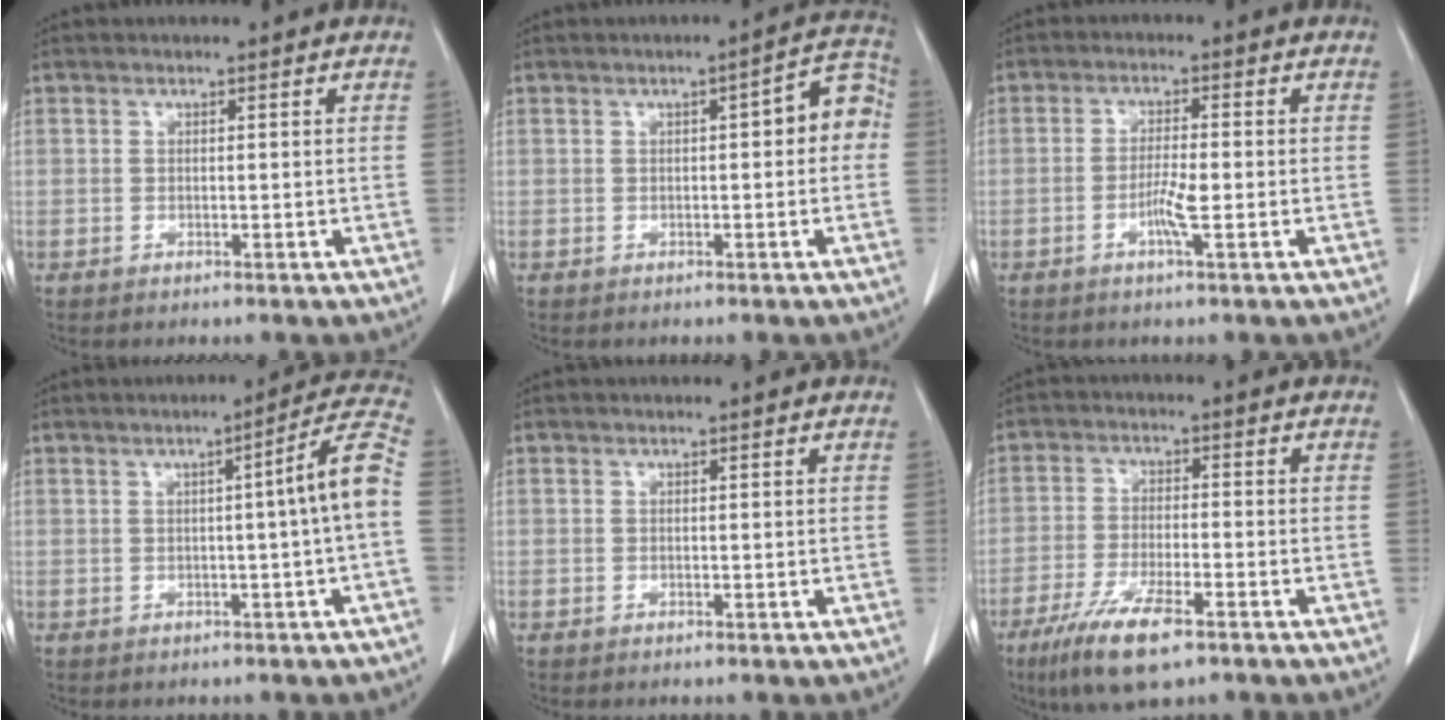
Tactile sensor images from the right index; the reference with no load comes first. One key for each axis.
{"total": 5.7, "fx": 0.4, "fy": 1.7, "fz": 5.4, "tx": -0.060, "ty": 0.029, "tz": 0.001}
{"total": 3.9, "fx": -1.2, "fy": 0.1, "fz": 3.7, "tx": -0.073, "ty": -0.004, "tz": -0.025}
{"total": 7.1, "fx": -0.3, "fy": -1.2, "fz": 7.0, "tx": -0.091, "ty": 0.014, "tz": -0.004}
{"total": 0.0}
{"total": 9.3, "fx": -5.8, "fy": 1.9, "fz": 7.1, "tx": -0.138, "ty": -0.019, "tz": -0.099}